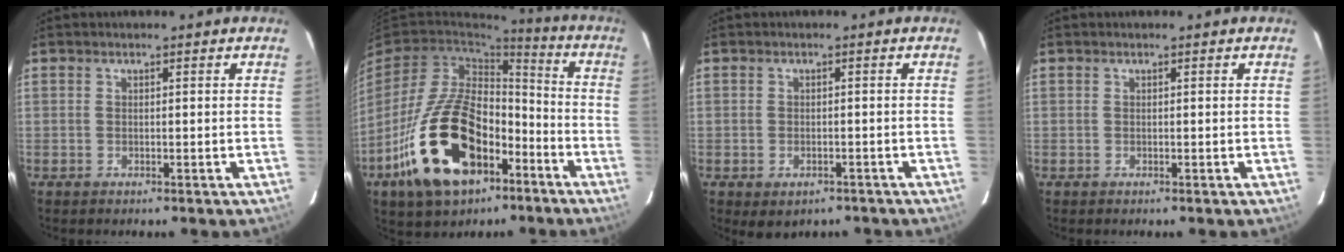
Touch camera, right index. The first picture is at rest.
{"total": 22.4, "force": [-10.2, 12.7, 15.4], "torque": [-0.316, 0.006, -0.163]}
{"total": 3.7, "force": [-2.0, 2.4, 1.9], "torque": [-0.038, -0.009, -0.020]}
{"total": 0.0}